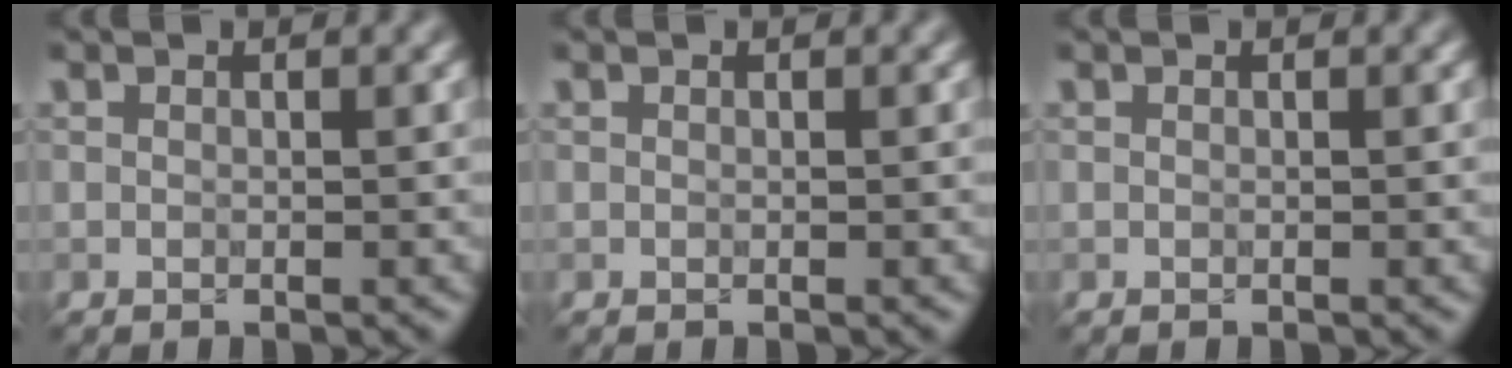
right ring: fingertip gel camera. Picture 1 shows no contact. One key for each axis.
{"total": 0.0}
{"total": 0.0}